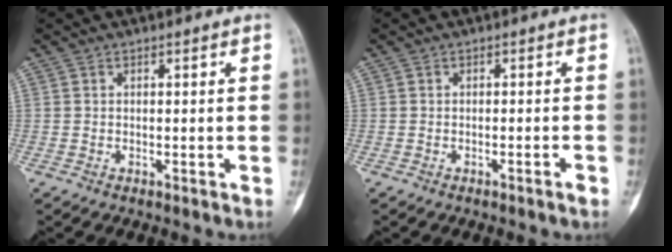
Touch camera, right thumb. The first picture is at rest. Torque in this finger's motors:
{"motor_torque": [-0.62, -0.19, -0.07, 0.34, -0.03]}